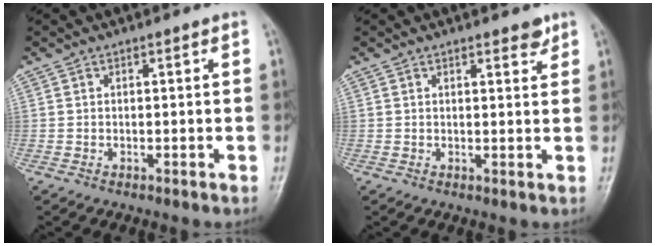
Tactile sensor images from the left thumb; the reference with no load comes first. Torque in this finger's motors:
{"motor_torque": [-0.24, -0.23, -0.32, -0.16, 0.04]}